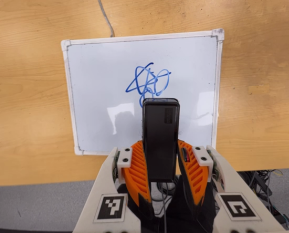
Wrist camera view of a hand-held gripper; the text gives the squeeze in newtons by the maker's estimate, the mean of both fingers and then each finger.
{"total": 5.9, "left": 3.8, "right": 7.9}